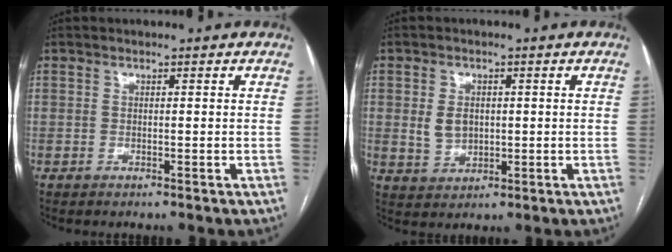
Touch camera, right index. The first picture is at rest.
{"total": 4.3, "force": [0.4, 3.3, 2.7], "torque": [-0.053, 0.006, 0.018]}